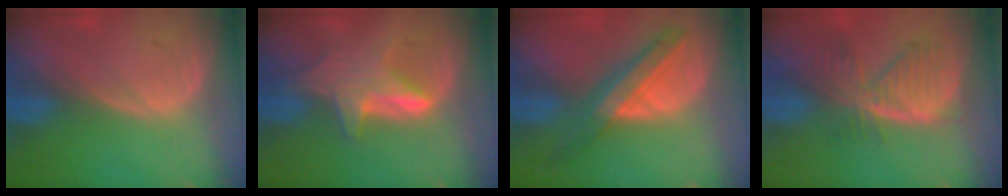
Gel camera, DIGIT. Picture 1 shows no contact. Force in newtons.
{"total": 6.1, "press": 6.0, "slide": 0.5}
{"total": 6.9, "press": 6.6, "slide": 1.7}
{"total": 7.7, "press": 6.8, "slide": 3.4}